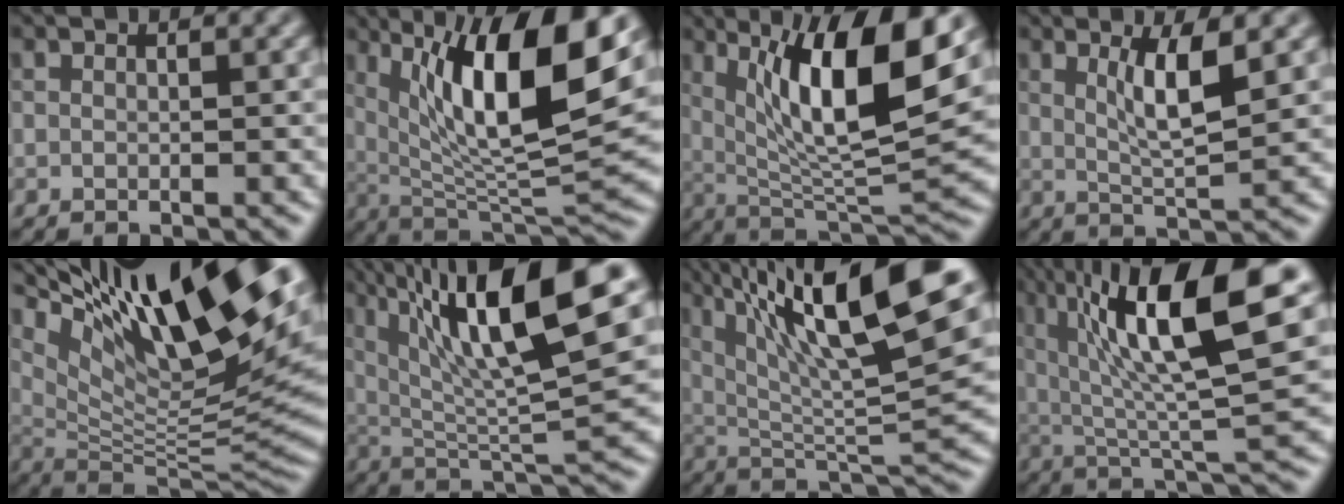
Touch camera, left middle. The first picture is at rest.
{"total": 13.4, "force": [5.0, 3.8, 11.8], "torque": [-0.188, -0.004, 0.090]}
{"total": 11.9, "force": [4.4, 2.9, 10.7], "torque": [-0.167, -0.007, 0.082]}
{"total": 4.3, "force": [1.4, 0.8, 3.9], "torque": [-0.074, -0.005, 0.028]}
{"total": 17.8, "force": [9.2, 5.1, 14.4], "torque": [-0.248, 0.016, 0.165]}
{"total": 13.7, "force": [6.0, 2.7, 12.0], "torque": [-0.202, 0.013, 0.107]}
{"total": 15.0, "force": [7.0, 3.4, 12.8], "torque": [-0.212, 0.011, 0.124]}
{"total": 14.5, "force": [5.4, 3.1, 13.2], "torque": [-0.213, 0.022, 0.089]}